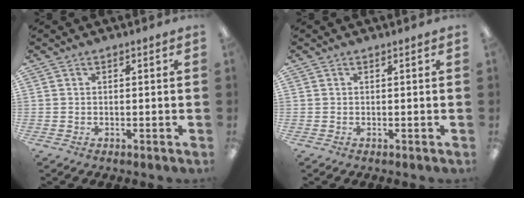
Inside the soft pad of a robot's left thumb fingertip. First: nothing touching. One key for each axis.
{"total": 0.0}